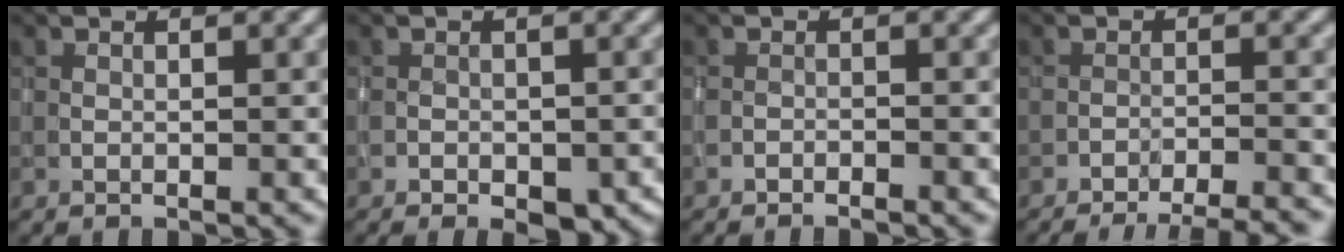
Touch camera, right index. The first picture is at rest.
{"total": 3.7, "force": [-1.9, 2.3, 2.2], "torque": [-0.030, -0.002, -0.022]}
{"total": 0.9, "force": [-0.9, 0.0, 0.0], "torque": [0.000, -0.001, -0.018]}
{"total": 8.2, "force": [-7.6, 1.9, 2.6], "torque": [-0.020, 0.007, -0.091]}